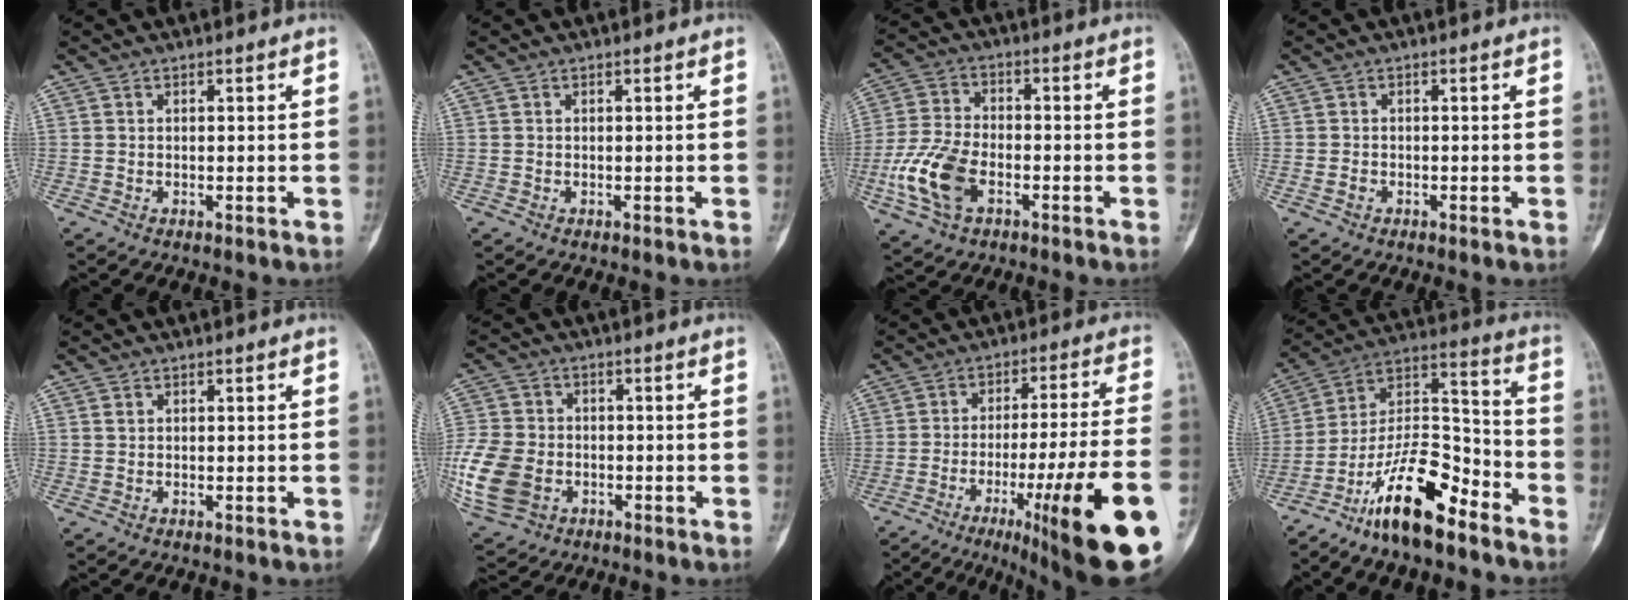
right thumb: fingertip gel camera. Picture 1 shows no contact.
{"total": 0.0}
{"total": 11.7, "force": [-4.1, 6.8, 8.6], "torque": [-0.190, 0.014, -0.082]}
{"total": 1.0, "force": [-0.4, 0.7, 0.5], "torque": [-0.005, 0.004, -0.008]}
{"total": 0.7, "force": [0.3, 0.5, 0.3], "torque": [-0.002, 0.002, 0.007]}
{"total": 16.3, "force": [-4.3, 12.3, 9.7], "torque": [-0.244, -0.001, -0.074]}
{"total": 23.5, "force": [-10.0, 2.2, 21.1], "torque": [-0.255, 0.027, -0.144]}
{"total": 16.9, "force": [-11.4, 5.5, 11.1], "torque": [-0.181, 0.092, -0.208]}